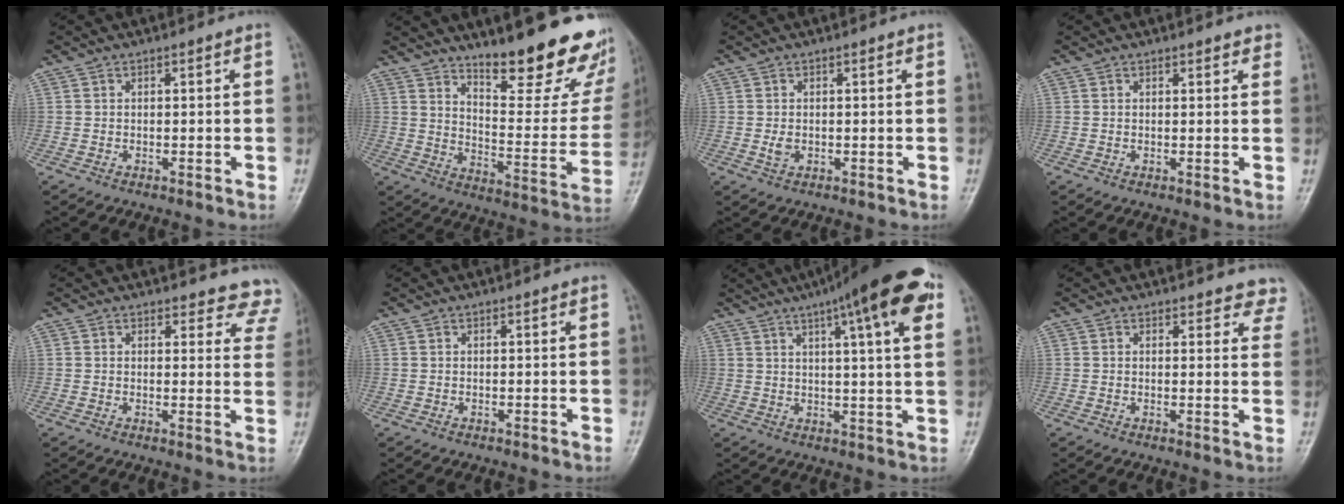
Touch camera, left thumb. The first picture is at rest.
{"total": 23.5, "force": [16.4, 7.0, 15.3], "torque": [-0.169, -0.112, 0.233]}
{"total": 1.8, "force": [0.3, 1.2, 1.4], "torque": [-0.020, -0.004, 0.009]}
{"total": 2.3, "force": [2.0, 0.9, 0.9], "torque": [0.006, -0.004, 0.017]}
{"total": 9.9, "force": [9.3, 3.3, 0.2], "torque": [0.058, -0.061, 0.066]}
{"total": 0.0}
{"total": 17.6, "force": [8.9, 3.2, 14.9], "torque": [-0.206, 0.001, 0.120]}
{"total": 6.9, "force": [6.4, 2.6, 0.4], "torque": [0.050, -0.027, 0.041]}